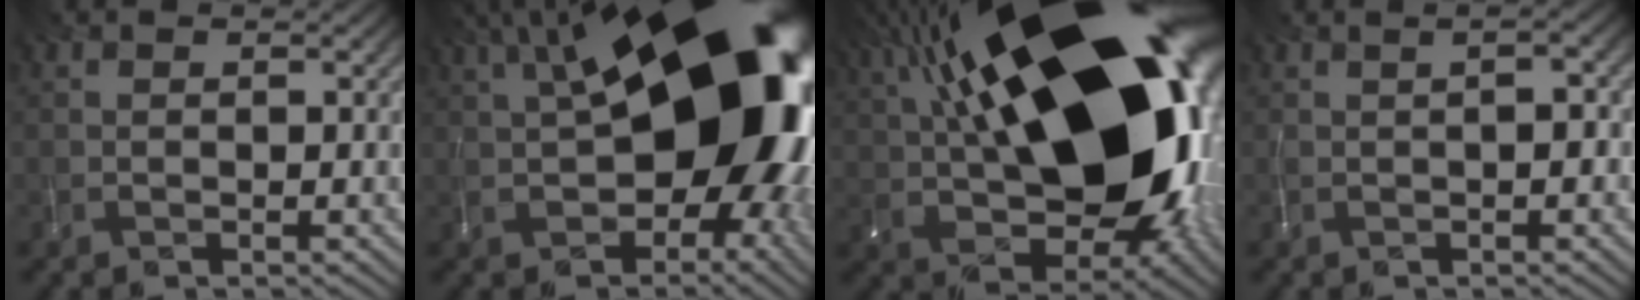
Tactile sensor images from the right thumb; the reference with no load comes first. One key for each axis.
{"total": 21.8, "fx": 2.2, "fy": 11.6, "fz": 18.2, "tx": -0.256, "ty": 0.007, "tz": 0.034}
{"total": 23.7, "fx": 5.5, "fy": 12.9, "fz": 19.1, "tx": -0.351, "ty": 0.024, "tz": 0.108}
{"total": 2.0, "fx": 0.2, "fy": 0.5, "fz": 1.9, "tx": -0.041, "ty": 0.004, "tz": 0.009}